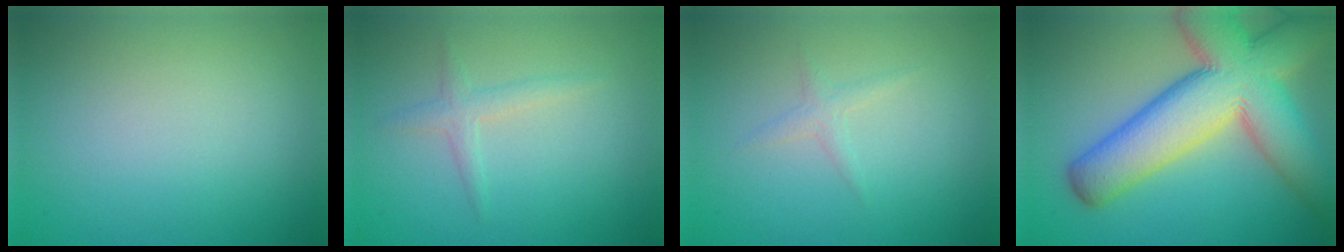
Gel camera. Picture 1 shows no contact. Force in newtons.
{"total": 1.5, "press": 1.5, "slide": 0.0}
{"total": 1.0, "press": 1.0, "slide": 0.1}
{"total": 13.1, "press": 13.1, "slide": 1.1}